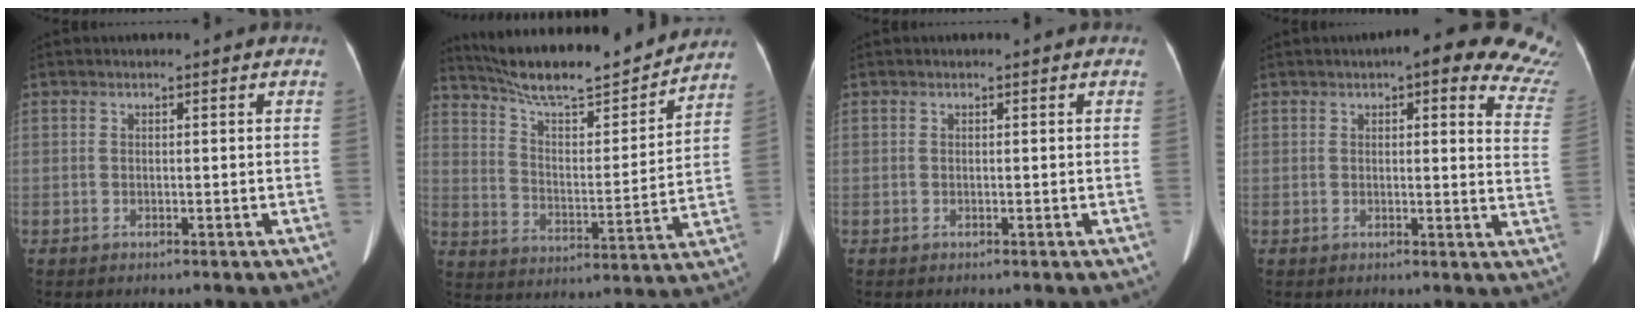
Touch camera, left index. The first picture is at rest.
{"total": 19.2, "force": [17.5, 1.9, 7.7], "torque": [-0.134, -0.004, 0.269]}
{"total": 0.0}
{"total": 16.7, "force": [13.4, 4.0, 9.1], "torque": [-0.075, -0.022, 0.119]}